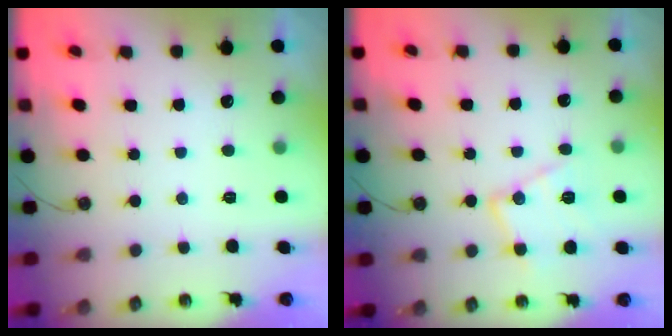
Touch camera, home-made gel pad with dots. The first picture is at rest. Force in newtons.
{"total": 13.1, "press": 13.1, "slide": 0.8}